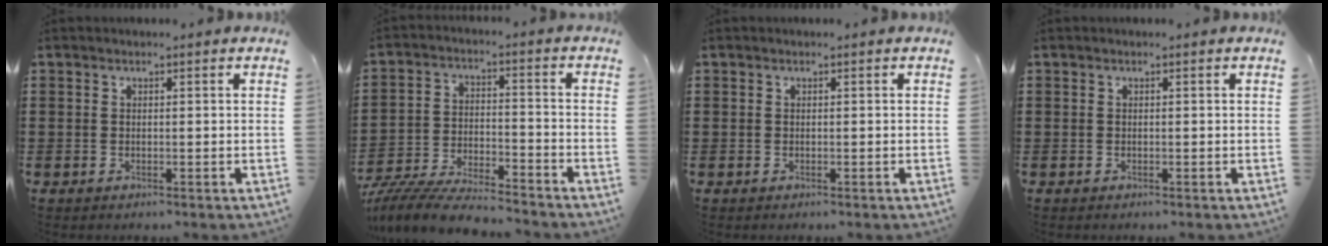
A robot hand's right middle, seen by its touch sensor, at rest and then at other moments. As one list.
[{"total": 7.9, "force": [-7.6, 0.6, 2.1], "torque": [-0.042, 0.008, -0.149]}, {"total": 0.0}, {"total": 0.0}]